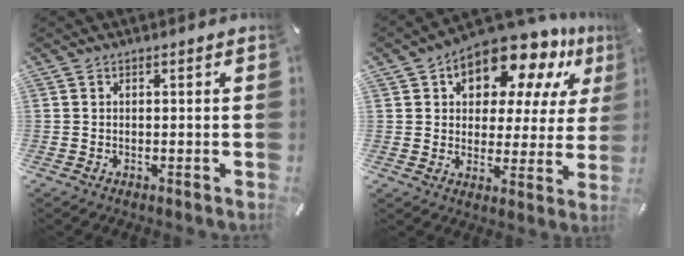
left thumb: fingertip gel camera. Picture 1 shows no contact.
{"total": 15.6, "force": [10.9, 7.9, 7.9], "torque": [-0.129, -0.075, 0.187]}